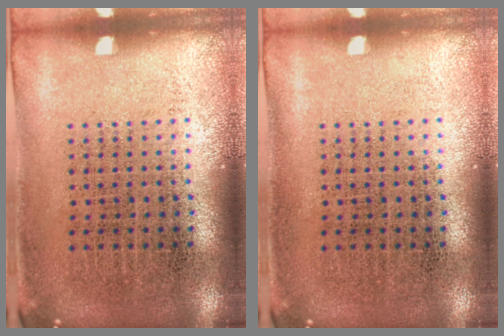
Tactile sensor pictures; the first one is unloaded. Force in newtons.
{"total": 0.0}